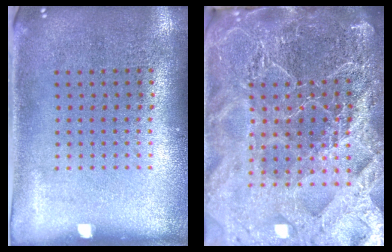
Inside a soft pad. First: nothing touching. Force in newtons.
{"total": 6.3, "press": 5.4, "slide": 3.2}